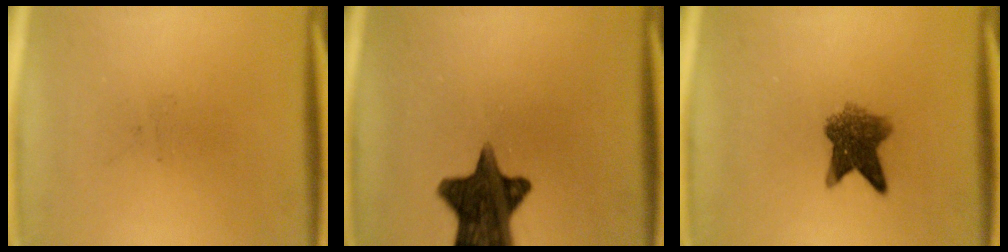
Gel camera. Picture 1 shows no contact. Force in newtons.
{"total": 14.3}
{"total": 6.4}